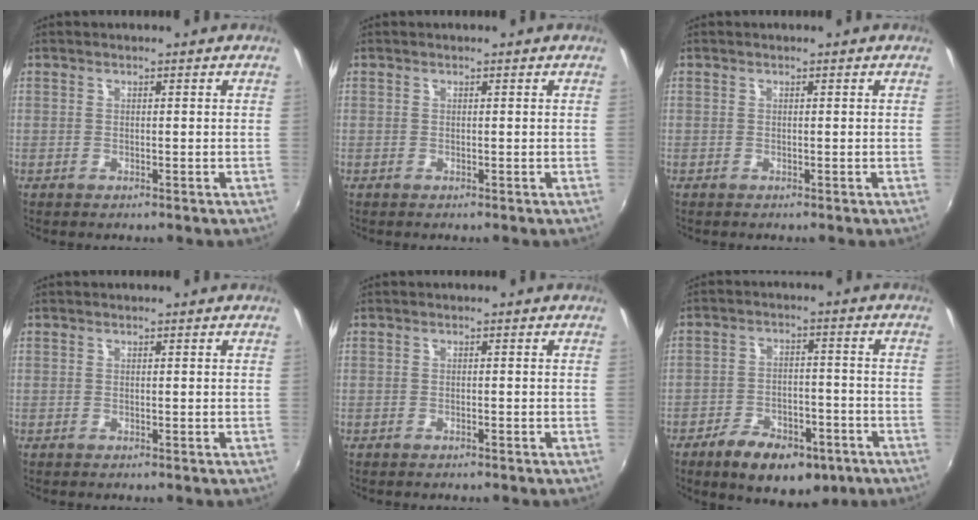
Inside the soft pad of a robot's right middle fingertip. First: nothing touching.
{"total": 0.0}
{"total": 0.0}
{"total": 0.0}
{"total": 0.7, "force": [-0.6, 0.2, 0.2], "torque": [-0.004, 0.001, -0.010]}
{"total": 13.5, "force": [-8.6, 6.5, 8.2], "torque": [-0.155, -0.005, -0.122]}